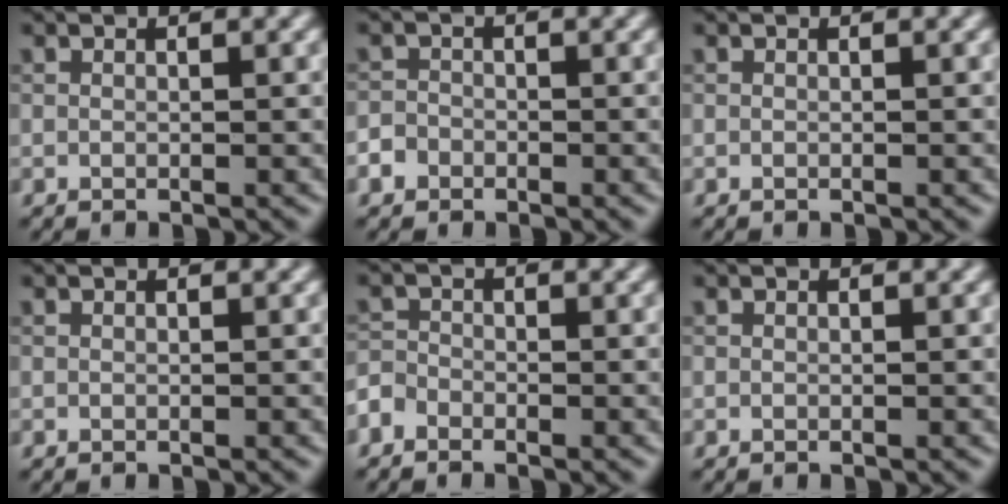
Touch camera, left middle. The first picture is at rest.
{"total": 1.9, "force": [-1.2, 1.4, 0.4], "torque": [0.001, 0.002, -0.021]}
{"total": 0.0}
{"total": 0.0}
{"total": 1.7, "force": [-1.3, 1.1, 0.5], "torque": [-0.008, 0.002, -0.031]}
{"total": 0.0}